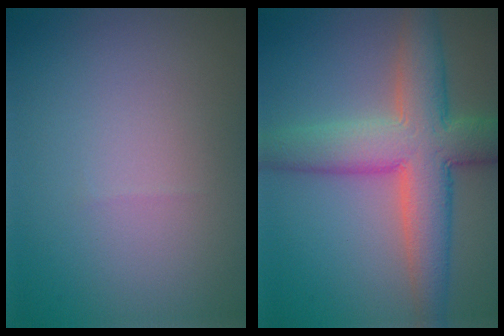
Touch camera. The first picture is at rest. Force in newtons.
{"total": 8.6, "press": 8.6, "slide": 0.4}